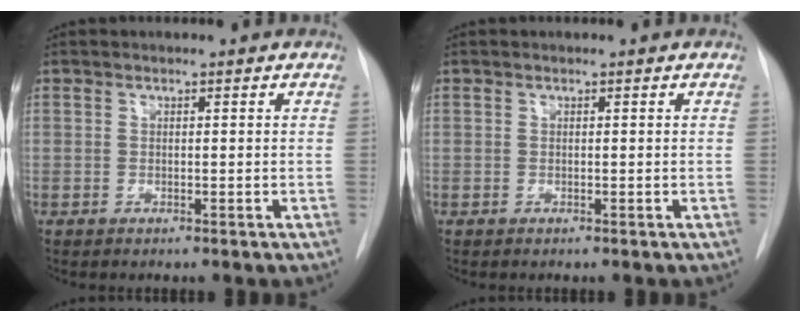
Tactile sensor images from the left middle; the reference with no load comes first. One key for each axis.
{"total": 0.0}